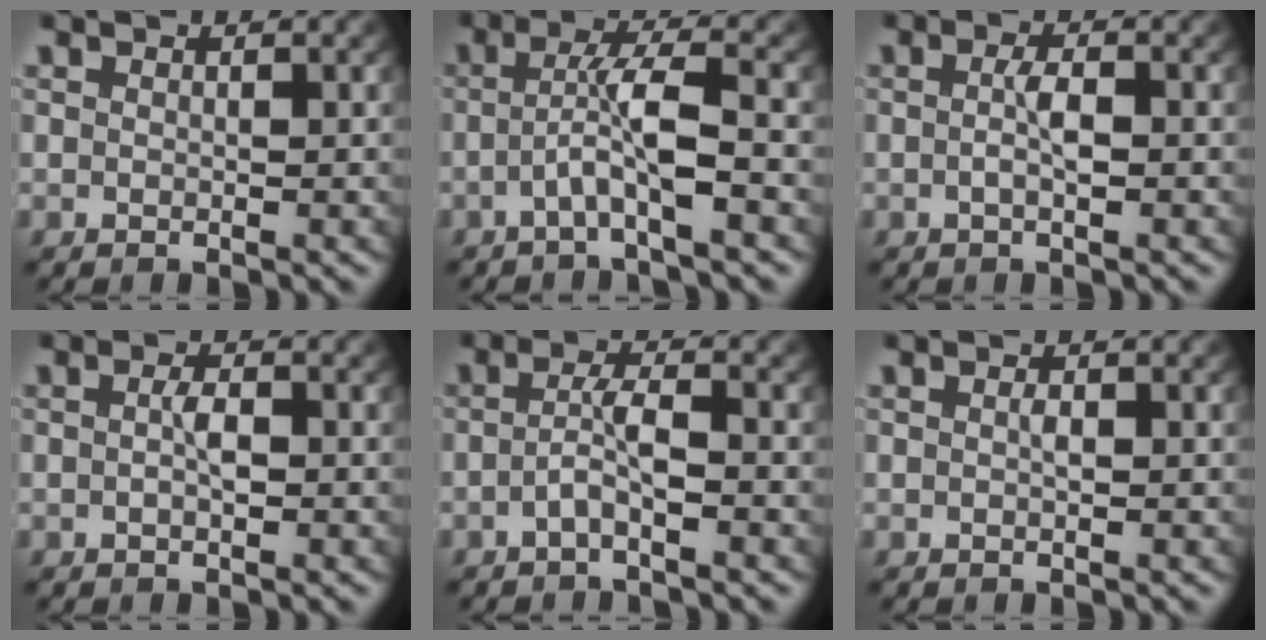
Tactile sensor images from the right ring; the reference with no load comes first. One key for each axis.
{"total": 3.8, "fx": -1.6, "fy": 0.1, "fz": 3.4, "tx": -0.070, "ty": -0.005, "tz": -0.023}
{"total": 2.2, "fx": -0.5, "fy": 0.4, "fz": 2.1, "tx": -0.046, "ty": -0.009, "tz": -0.005}
{"total": 1.5, "fx": -0.5, "fy": 0.4, "fz": 1.4, "tx": -0.033, "ty": -0.010, "tz": -0.005}
{"total": 2.6, "fx": -1.5, "fy": 0.2, "fz": 2.1, "tx": -0.041, "ty": -0.005, "tz": -0.023}
{"total": 0.5, "fx": -0.1, "fy": 0.2, "fz": 0.5, "tx": -0.015, "ty": -0.008, "tz": 0.001}